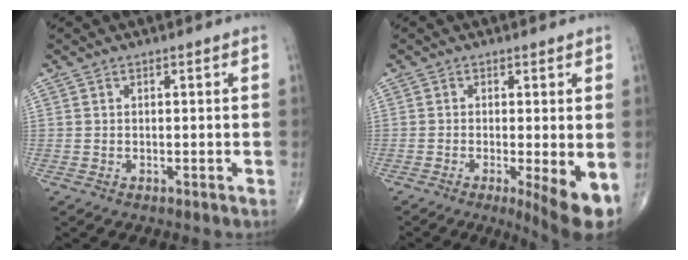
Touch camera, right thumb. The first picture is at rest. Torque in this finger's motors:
{"motor_torque": [0.09, 0.68, 0.18, -0.20, 0.23]}